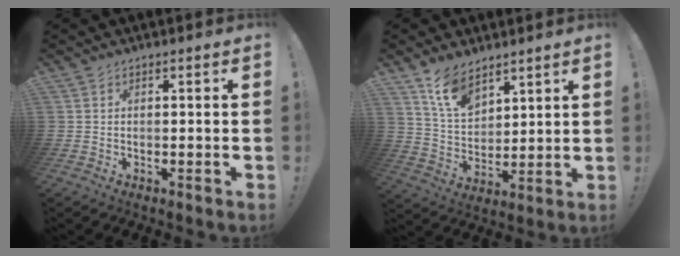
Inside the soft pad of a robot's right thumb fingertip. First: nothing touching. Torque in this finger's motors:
{"motor_torque": [0.68, 2.35, 0.31, -0.11, 0.02]}